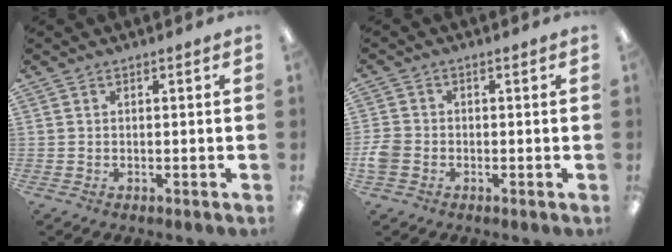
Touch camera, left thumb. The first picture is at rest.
{"total": 3.8, "force": [-1.2, 3.0, 2.1], "torque": [-0.038, 0.007, -0.021]}